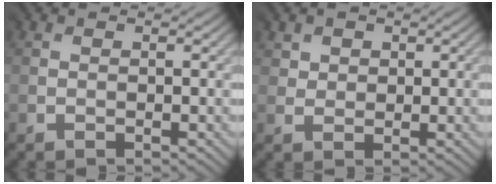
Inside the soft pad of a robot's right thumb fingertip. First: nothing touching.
{"total": 2.3, "force": [1.7, 1.5, -0.2], "torque": [-0.010, 0.000, 0.028]}